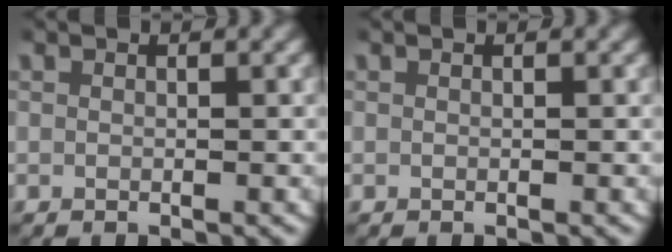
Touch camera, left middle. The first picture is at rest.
{"total": 0.0}